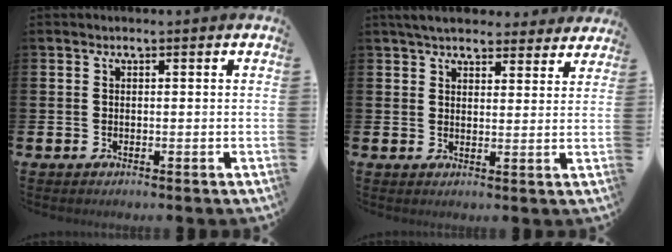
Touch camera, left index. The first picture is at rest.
{"total": 5.2, "force": [4.9, 1.5, 1.1], "torque": [-0.033, -0.020, 0.090]}